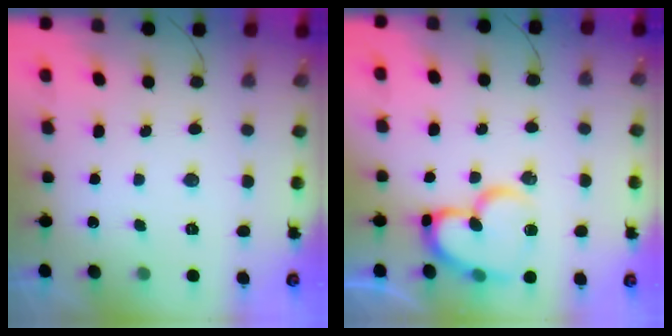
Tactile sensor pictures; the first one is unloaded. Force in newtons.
{"total": 16.3, "press": 16.2, "slide": 1.6}